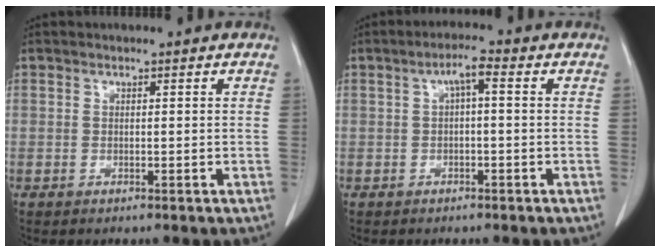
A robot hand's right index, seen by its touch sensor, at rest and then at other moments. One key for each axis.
{"total": 3.1, "fx": 0.5, "fy": 0.6, "fz": 3.0, "tx": -0.052, "ty": 0.014, "tz": 0.008}